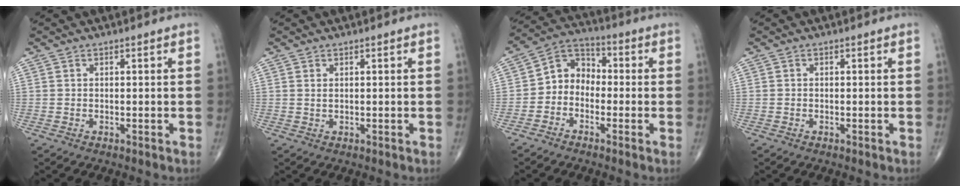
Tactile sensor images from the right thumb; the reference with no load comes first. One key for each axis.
{"total": 0.8, "fx": 0.3, "fy": 0.4, "fz": 0.6, "tx": -0.011, "ty": 0.000, "tz": 0.009}
{"total": 7.3, "fx": -1.7, "fy": 5.9, "fz": 3.9, "tx": -0.035, "ty": 0.037, "tz": -0.051}
{"total": 0.0}